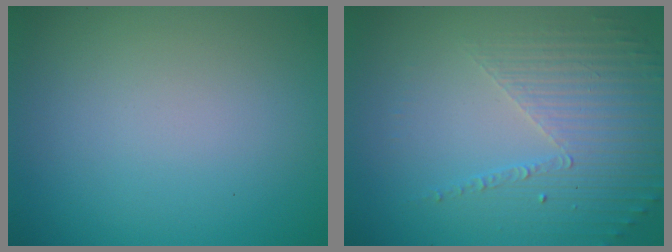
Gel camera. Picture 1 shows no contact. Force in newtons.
{"total": 5.0, "press": 3.2, "slide": 3.8}